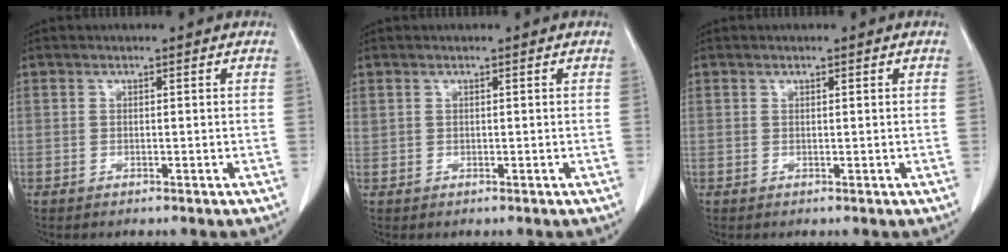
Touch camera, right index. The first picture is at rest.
{"total": 1.2, "force": [0.5, 0.9, 0.6], "torque": [-0.025, 0.012, 0.016]}
{"total": 0.7, "force": [0.4, 0.3, 0.5], "torque": [-0.012, 0.002, 0.008]}